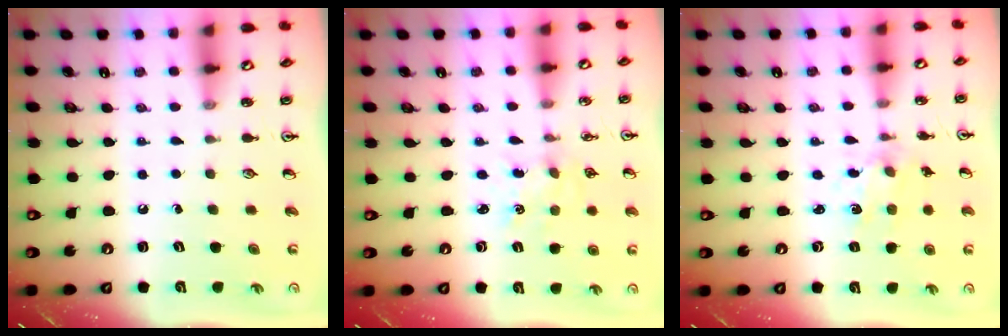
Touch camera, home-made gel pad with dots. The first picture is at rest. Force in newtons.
{"total": 3.0, "press": 3.0, "slide": 0.4}
{"total": 2.4, "press": 2.2, "slide": 0.8}